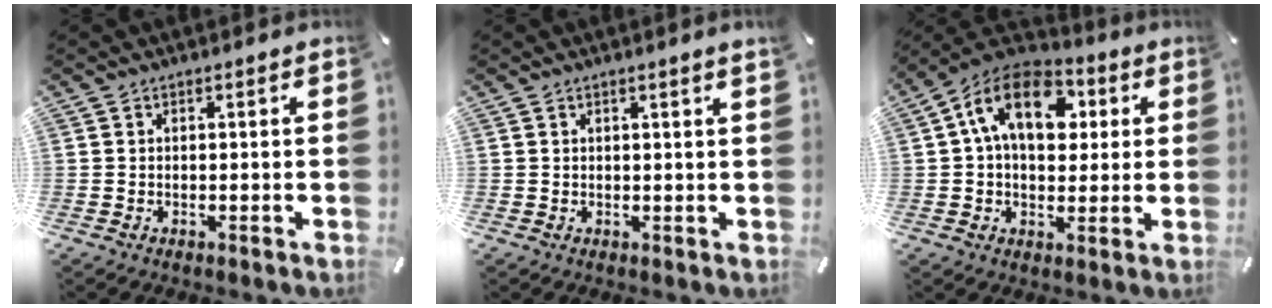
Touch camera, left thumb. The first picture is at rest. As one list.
[{"total": 1.2, "force": [0.7, -0.1, 0.9], "torque": [-0.017, -0.002, 0.012]}, {"total": 15.6, "force": [3.9, 10.6, 10.8], "torque": [-0.187, 0.001, 0.063]}]